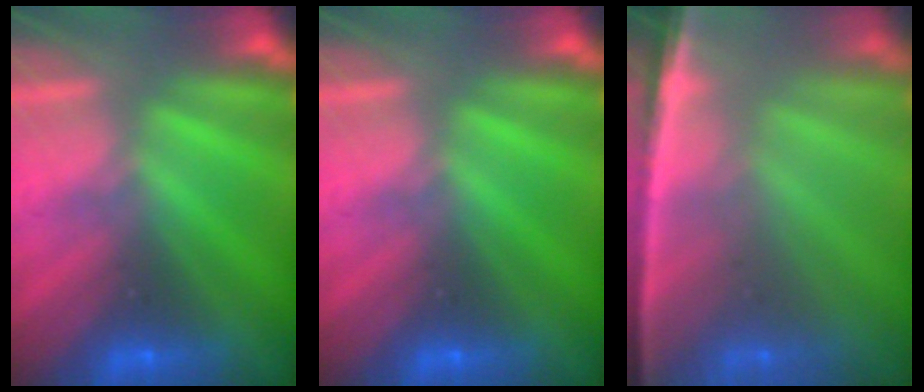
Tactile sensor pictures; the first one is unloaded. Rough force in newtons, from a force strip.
{"total": 0.0}
{"total": 7.4}